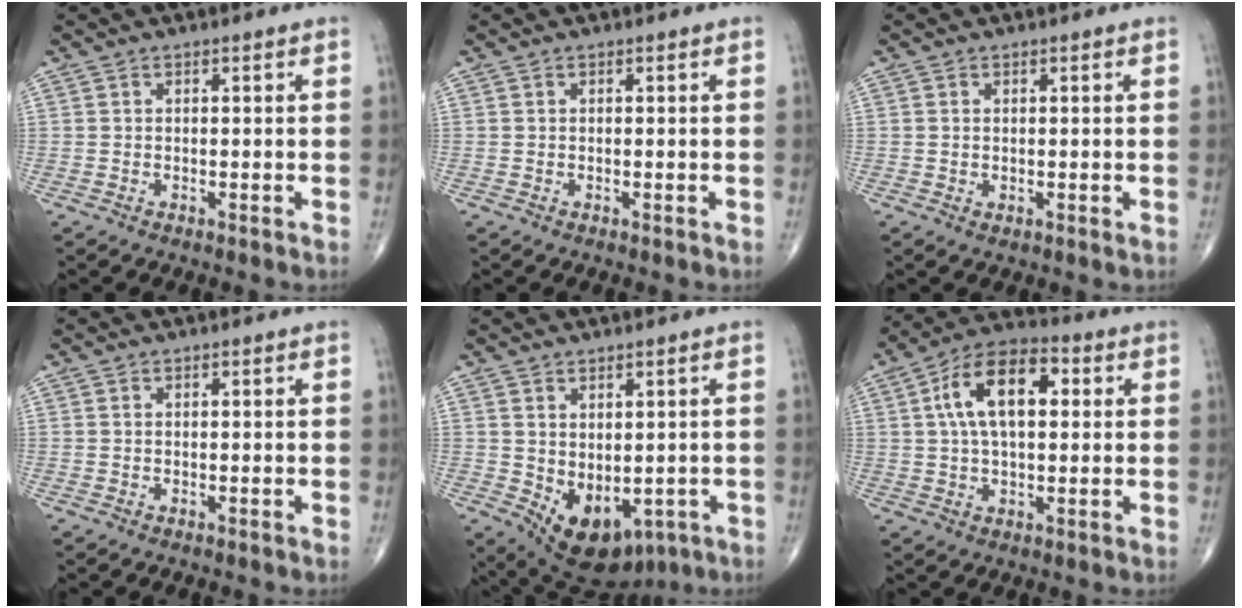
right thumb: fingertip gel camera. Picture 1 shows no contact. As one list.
[{"total": 0.0}, {"total": 1.0, "force": [0.1, 0.6, 0.8], "torque": [-0.016, -0.005, 0.003]}, {"total": 0.0}, {"total": 11.0, "force": [-2.7, 7.0, 8.1], "torque": [-0.098, -0.003, -0.013]}, {"total": 13.4, "force": [2.8, 7.1, 11.0], "torque": [-0.187, 0.024, 0.042]}]